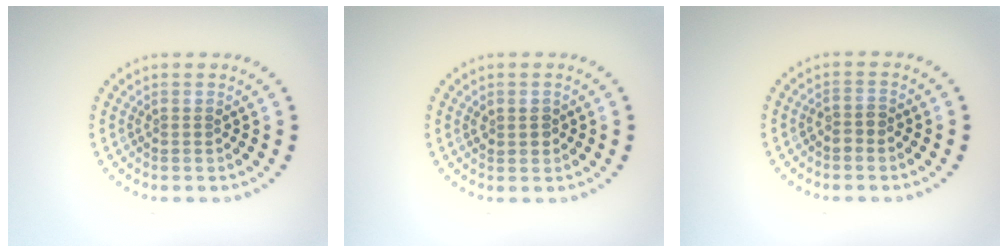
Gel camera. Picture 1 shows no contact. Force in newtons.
{"total": 1.4, "press": 1.3, "slide": 0.4}
{"total": 1.3, "press": 1.2, "slide": 0.6}